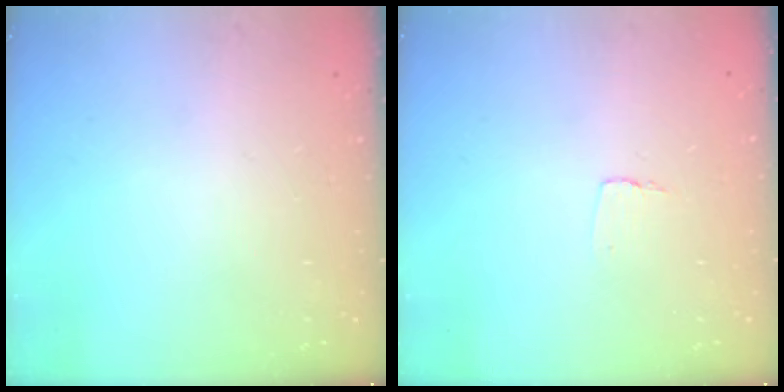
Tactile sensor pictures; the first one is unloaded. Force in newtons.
{"total": 3.1, "press": 3.1, "slide": 0.3}